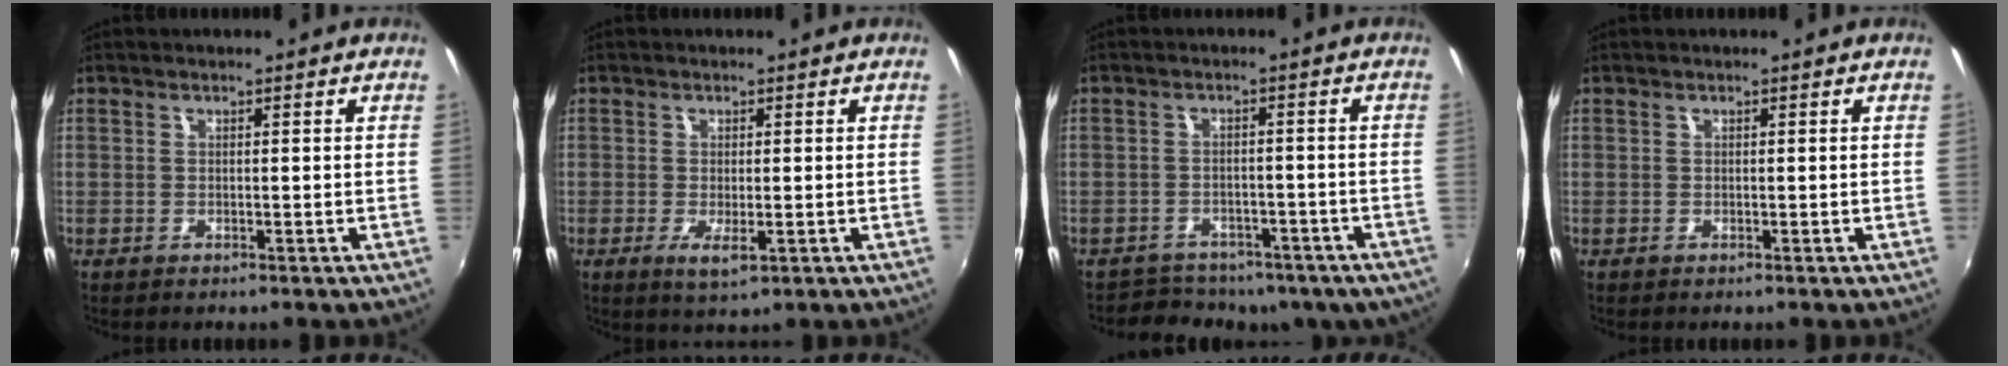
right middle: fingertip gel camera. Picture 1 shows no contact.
{"total": 3.4, "force": [-1.0, 1.0, 3.1], "torque": [-0.059, -0.013, -0.013]}
{"total": 13.7, "force": [-10.7, 7.2, 4.7], "torque": [-0.101, 0.002, -0.130]}
{"total": 0.0}